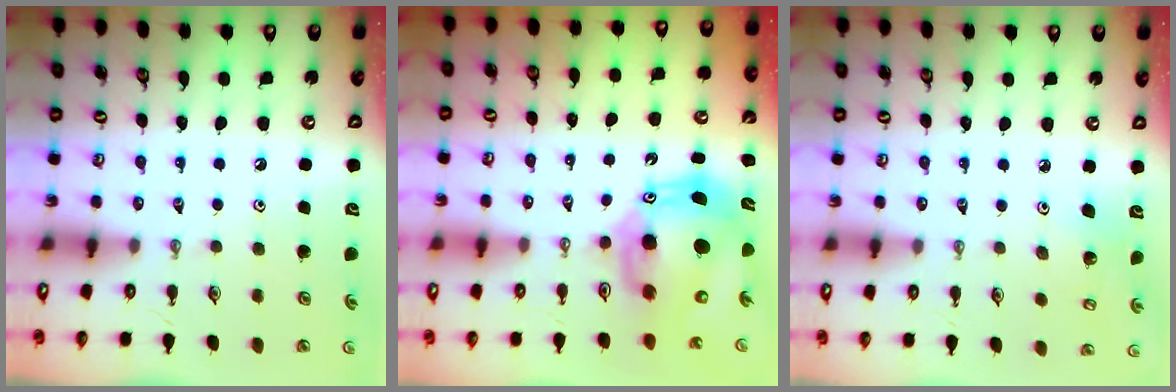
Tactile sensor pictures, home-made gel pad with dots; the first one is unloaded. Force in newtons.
{"total": 14.4, "press": 14.2, "slide": 2.3}
{"total": 4.5, "press": 4.2, "slide": 1.6}